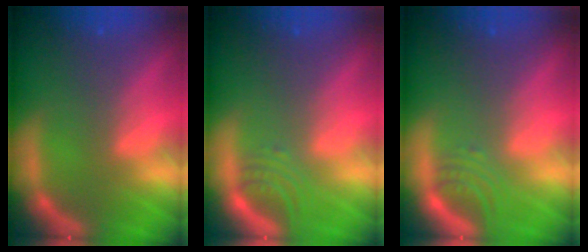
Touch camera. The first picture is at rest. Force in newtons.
{"total": 2.5}
{"total": 2.5}